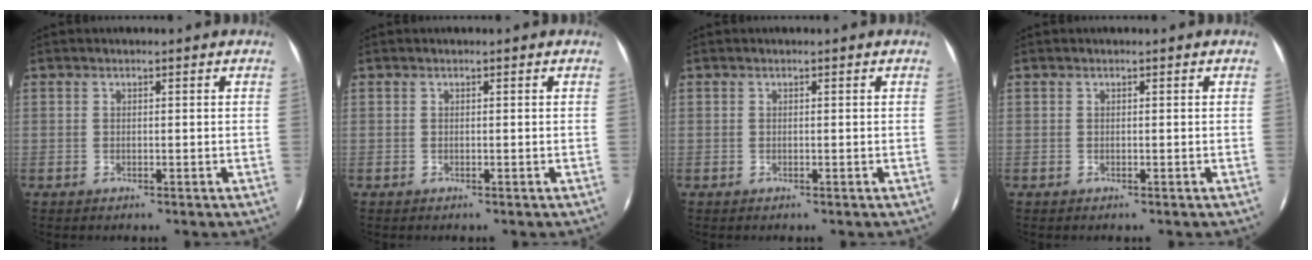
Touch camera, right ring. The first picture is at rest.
{"total": 0.0}
{"total": 0.0}
{"total": 0.0}